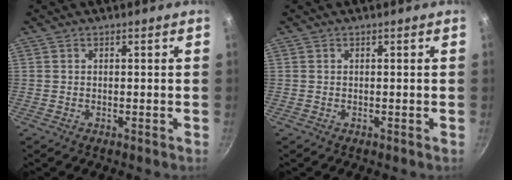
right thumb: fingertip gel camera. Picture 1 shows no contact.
{"total": 0.0}